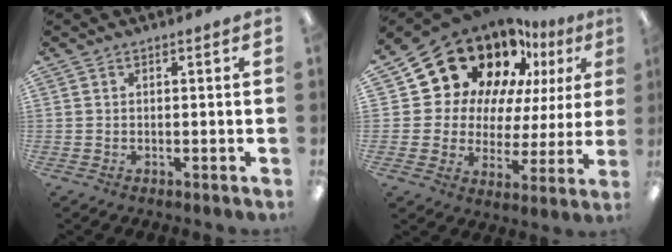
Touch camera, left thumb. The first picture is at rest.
{"total": 19.1, "force": [14.2, 11.4, 6.0], "torque": [-0.128, -0.100, 0.270]}